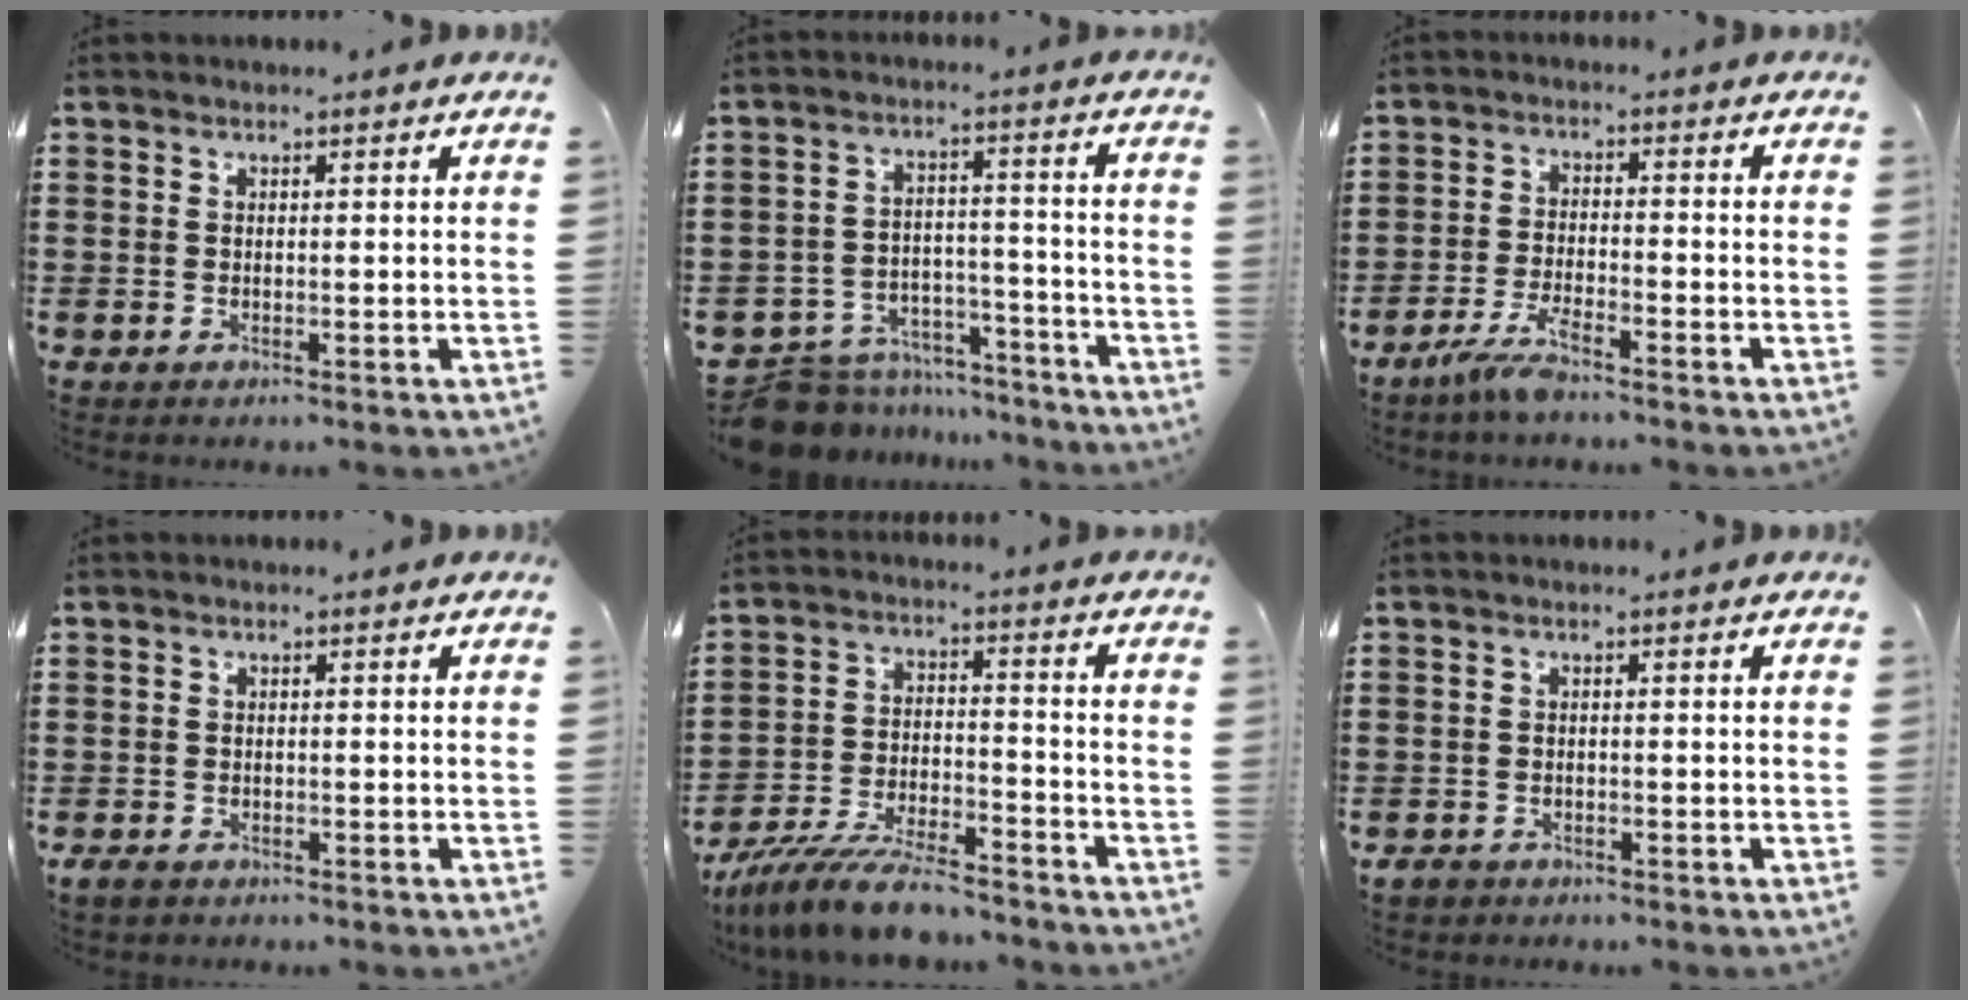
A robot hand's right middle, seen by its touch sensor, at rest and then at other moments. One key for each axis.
{"total": 8.2, "fx": -7.8, "fy": 2.1, "fz": 0.8, "tx": -0.023, "ty": 0.025, "tz": -0.157}
{"total": 4.7, "fx": -3.8, "fy": 0.6, "fz": 2.7, "tx": -0.065, "ty": -0.005, "tz": -0.075}
{"total": 1.5, "fx": -1.2, "fy": 0.7, "fz": 0.4, "tx": -0.019, "ty": -0.002, "tz": -0.028}
{"total": 10.0, "fx": -9.0, "fy": 1.4, "fz": 4.2, "tx": -0.082, "ty": 0.015, "tz": -0.174}
{"total": 1.5, "fx": -1.3, "fy": 0.7, "fz": 0.2, "tx": -0.007, "ty": 0.003, "tz": -0.029}